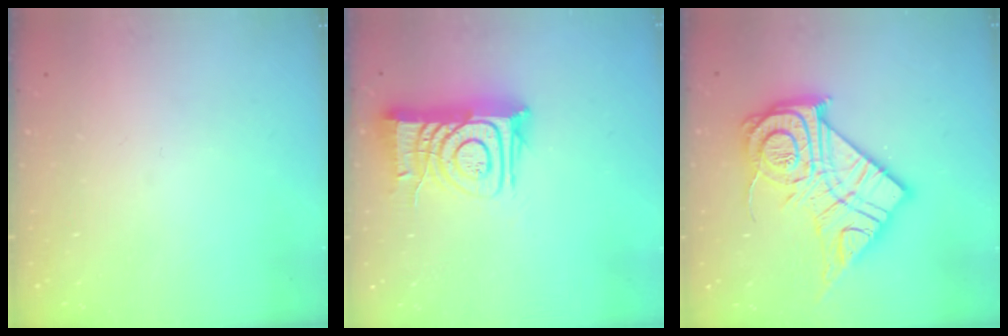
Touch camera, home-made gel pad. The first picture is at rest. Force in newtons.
{"total": 12.7, "press": 12.7, "slide": 1.2}
{"total": 23.3, "press": 23.3, "slide": 1.7}